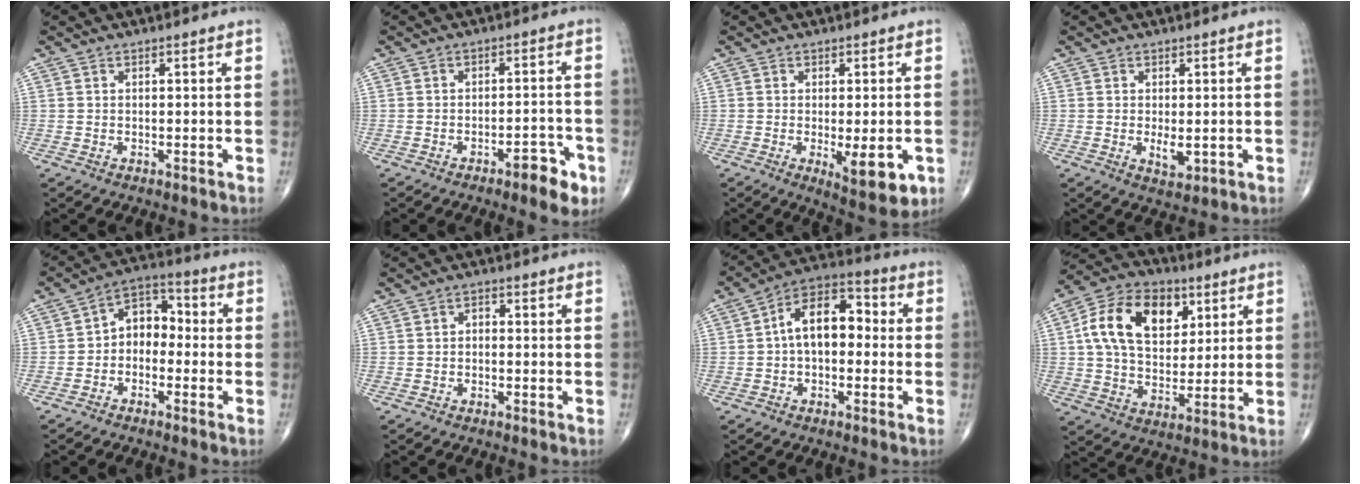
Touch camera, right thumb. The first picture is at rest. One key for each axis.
{"total": 6.6, "fx": -3.7, "fy": 2.3, "fz": 4.9, "tx": -0.054, "ty": 0.026, "tz": -0.047}
{"total": 8.6, "fx": -2.3, "fy": 3.0, "fz": 7.7, "tx": -0.097, "ty": -0.018, "tz": -0.027}
{"total": 3.0, "fx": -0.3, "fy": 1.5, "fz": 2.6, "tx": -0.039, "ty": -0.007, "tz": 0.001}
{"total": 7.5, "fx": -1.5, "fy": 5.5, "fz": 4.9, "tx": -0.050, "ty": 0.040, "tz": -0.047}
{"total": 1.5, "fx": -0.4, "fy": 1.0, "fz": 1.0, "tx": -0.009, "ty": 0.010, "tz": -0.012}
{"total": 11.4, "fx": -0.1, "fy": 6.9, "fz": 9.1, "tx": -0.126, "ty": 0.042, "tz": -0.016}
{"total": 17.3, "fx": 5.2, "fy": 11.4, "fz": 11.9, "tx": -0.185, "ty": -0.001, "tz": 0.088}